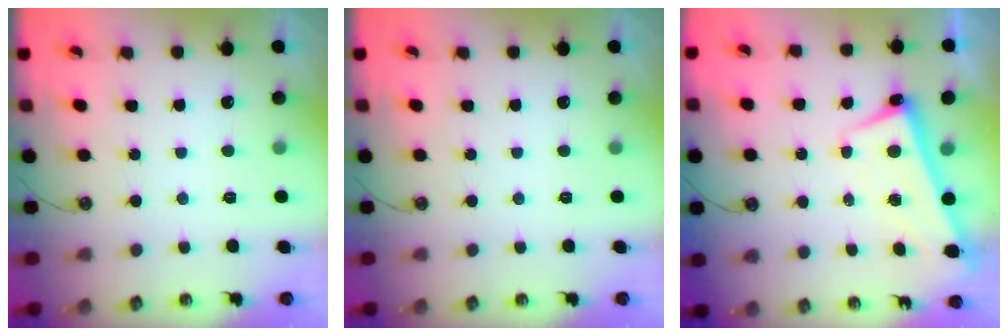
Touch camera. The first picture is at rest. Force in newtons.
{"total": 0.0}
{"total": 2.6, "press": 2.5, "slide": 0.7}